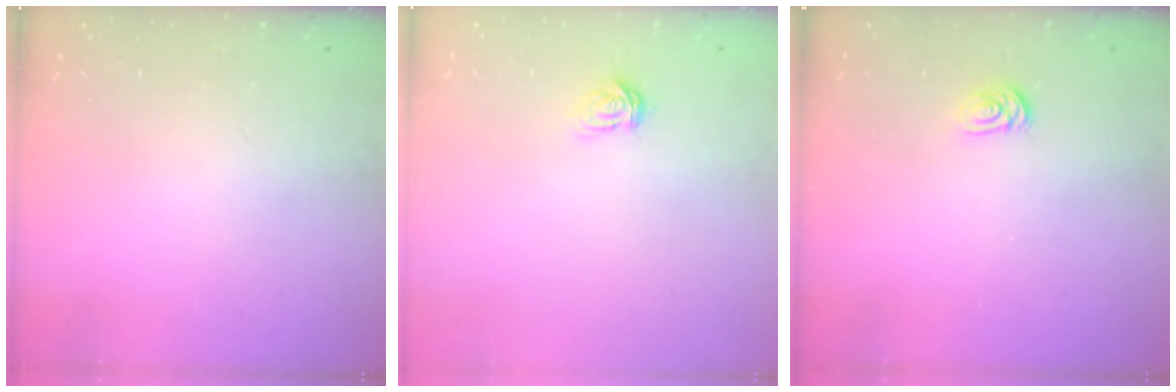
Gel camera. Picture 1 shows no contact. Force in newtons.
{"total": 3.5, "press": 3.5, "slide": 0.3}
{"total": 2.6, "press": 2.6, "slide": 0.3}